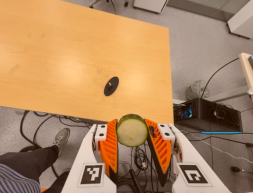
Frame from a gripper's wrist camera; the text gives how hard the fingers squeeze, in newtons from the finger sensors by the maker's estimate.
{"total": 11.4, "left": 10.7, "right": 12.0}